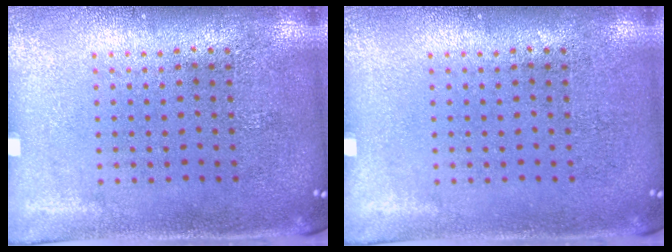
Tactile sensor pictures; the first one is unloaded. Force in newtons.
{"total": 0.0}